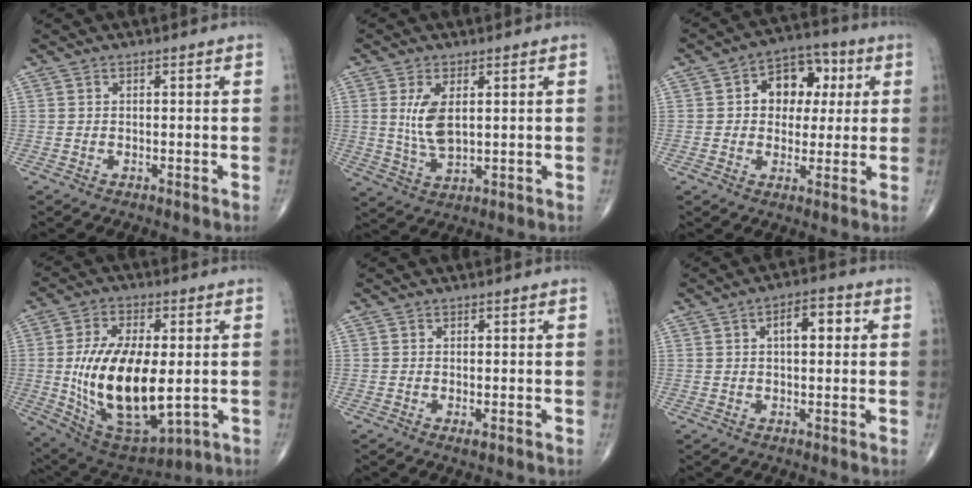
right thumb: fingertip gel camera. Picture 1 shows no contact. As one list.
[{"total": 7.1, "force": [1.5, 3.4, 6.0], "torque": [-0.117, -0.013, 0.039]}, {"total": 11.0, "force": [2.3, 8.1, 7.0], "torque": [-0.049, 0.014, 0.029]}, {"total": 21.9, "force": [-1.2, 10.7, 19.0], "torque": [-0.344, -0.013, 0.003]}, {"total": 0.9, "force": [-0.3, 0.2, 0.8], "torque": [-0.012, -0.003, -0.006]}, {"total": 5.6, "force": [1.3, 2.7, 4.8], "torque": [-0.059, 0.012, 0.014]}]